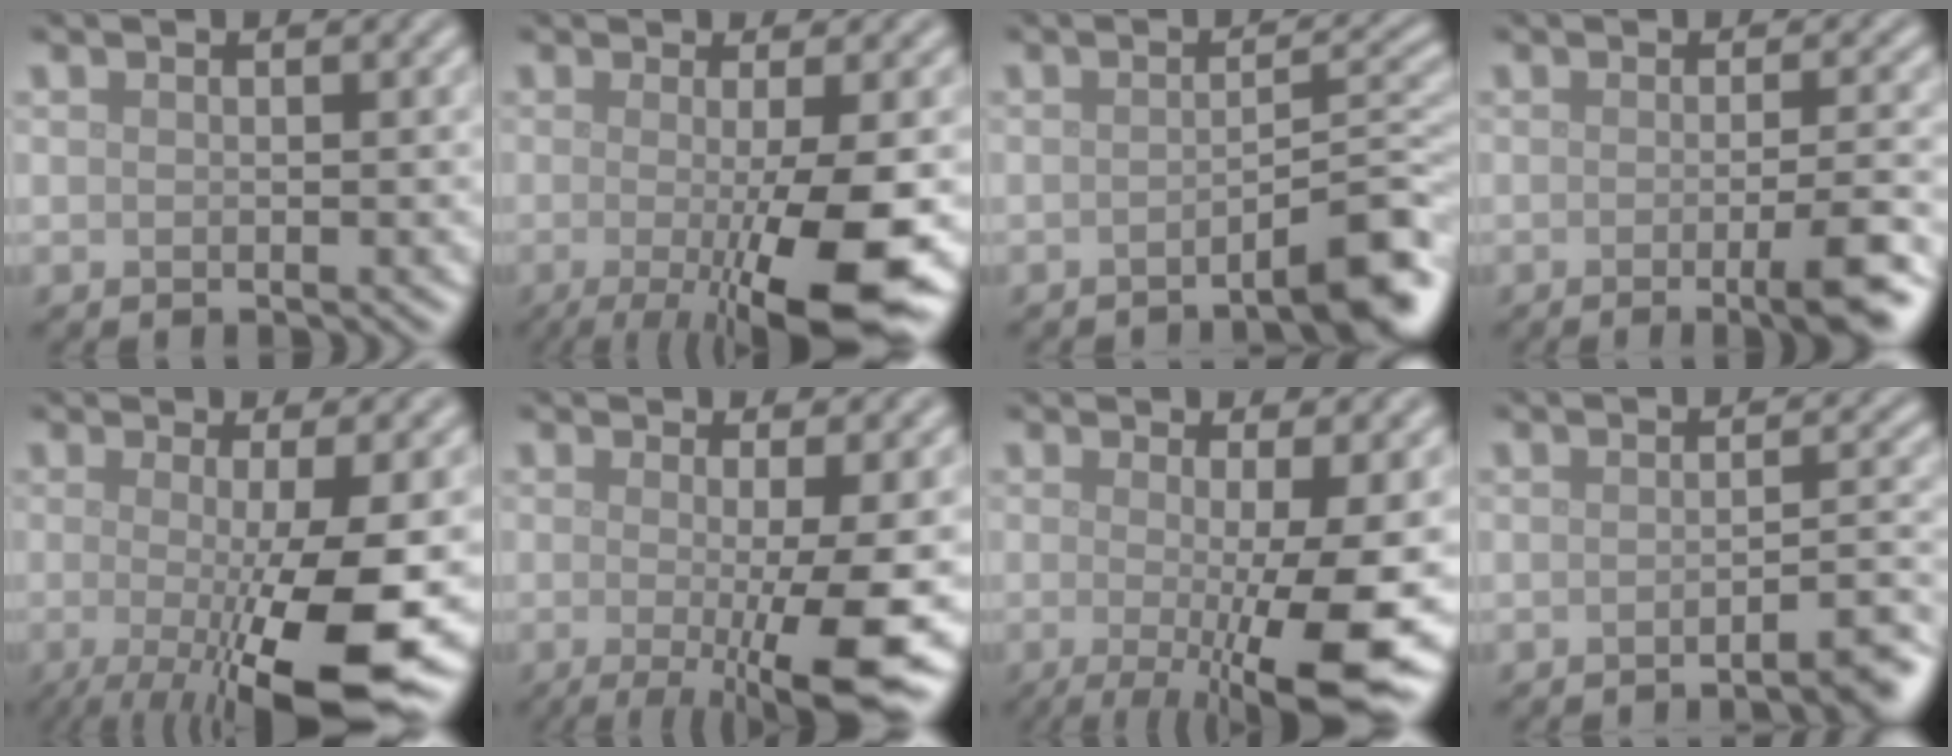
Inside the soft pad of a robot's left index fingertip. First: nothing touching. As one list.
[{"total": 10.6, "force": [-2.4, 2.4, 10.1], "torque": [-0.133, -0.023, -0.039]}, {"total": 4.9, "force": [-2.8, 0.8, 3.9], "torque": [-0.043, 0.016, -0.045]}, {"total": 5.4, "force": [-1.6, 1.2, 5.0], "torque": [-0.066, -0.008, -0.025]}, {"total": 12.5, "force": [-2.6, 3.0, 11.9], "torque": [-0.162, -0.025, -0.036]}, {"total": 9.9, "force": [-1.8, 2.1, 9.5], "torque": [-0.128, -0.019, -0.023]}, {"total": 11.1, "force": [-1.9, 2.6, 10.7], "torque": [-0.145, -0.018, -0.025]}, {"total": 3.9, "force": [-2.6, 0.7, 2.8], "torque": [-0.024, 0.011, -0.044]}]